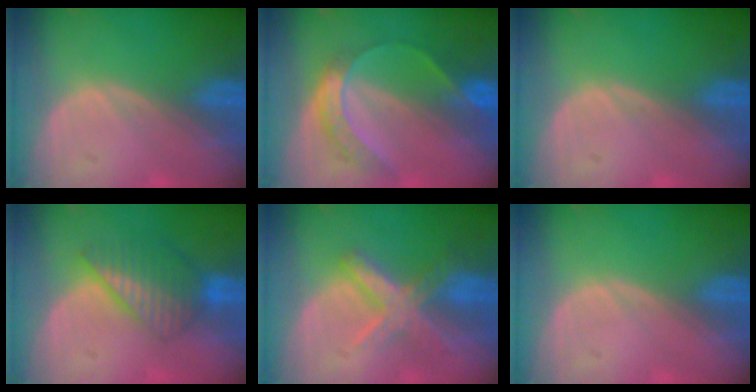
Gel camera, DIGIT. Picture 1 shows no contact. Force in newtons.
{"total": 6.9, "press": 5.7, "slide": 3.9}
{"total": 0.0}
{"total": 6.6, "press": 6.0, "slide": 2.6}
{"total": 7.1, "press": 6.2, "slide": 3.6}
{"total": 0.0}